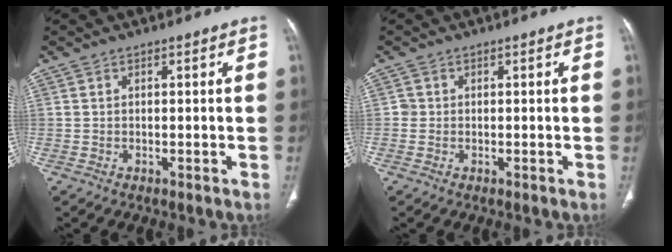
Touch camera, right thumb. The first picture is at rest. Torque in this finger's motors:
{"motor_torque": [0.25, 0.08, 0.38, 0.27, -0.05]}